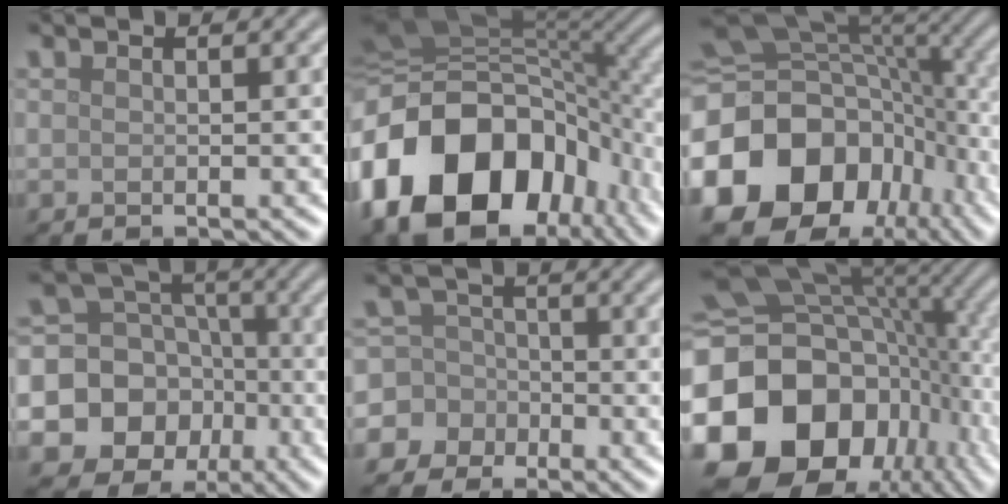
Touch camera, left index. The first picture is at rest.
{"total": 19.5, "force": [-6.1, 13.8, 12.4], "torque": [-0.272, -0.021, -0.106]}
{"total": 18.3, "force": [-6.4, 14.1, 9.7], "torque": [-0.224, -0.018, -0.105]}
{"total": 16.6, "force": [-5.4, 15.2, 3.8], "torque": [-0.109, -0.027, -0.098]}
{"total": 7.6, "force": [-2.6, 7.1, 0.7], "torque": [-0.015, 0.013, -0.081]}
{"total": 21.5, "force": [-5.3, 16.8, 12.4], "torque": [-0.270, -0.020, -0.080]}